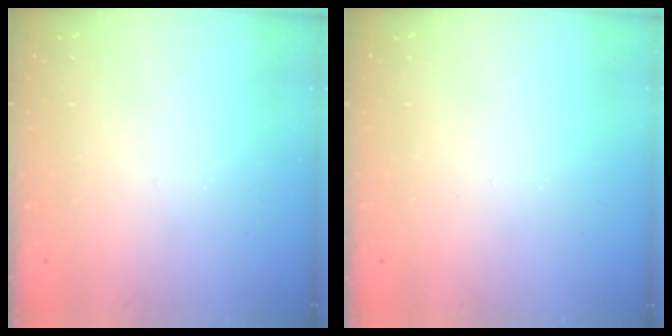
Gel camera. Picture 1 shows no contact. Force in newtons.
{"total": 0.0}